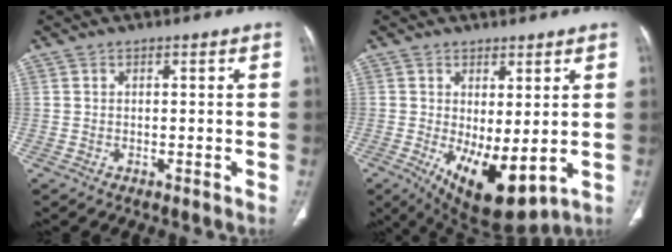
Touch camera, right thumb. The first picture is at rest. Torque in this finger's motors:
{"motor_torque": [-0.21, 0.83, 0.12, -0.02, 0.14]}